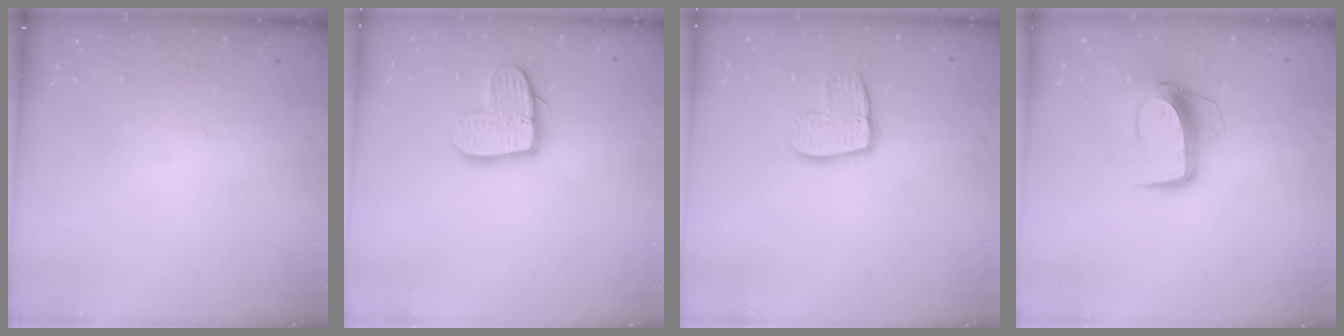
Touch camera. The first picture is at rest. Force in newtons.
{"total": 12.6, "press": 12.6, "slide": 0.8}
{"total": 10.9, "press": 10.9, "slide": 0.9}
{"total": 10.8, "press": 10.8, "slide": 0.7}